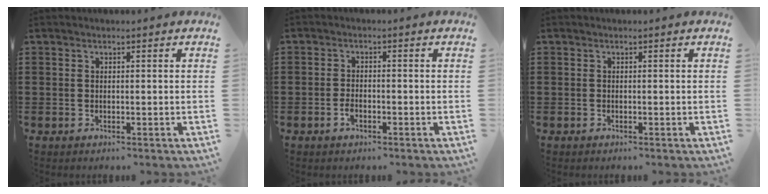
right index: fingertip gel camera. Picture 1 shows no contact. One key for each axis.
{"total": 1.8, "fx": -0.9, "fy": 0.9, "fz": 1.3, "tx": -0.032, "ty": -0.003, "tz": -0.019}
{"total": 0.0}